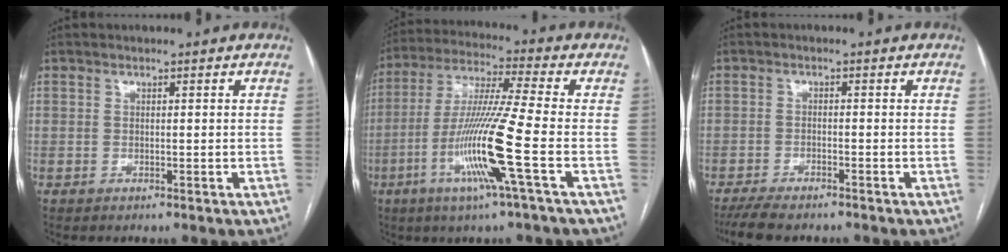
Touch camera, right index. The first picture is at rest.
{"total": 14.5, "force": [-4.7, -1.6, 13.6], "torque": [-0.273, -0.017, -0.094]}
{"total": 6.8, "force": [-5.8, 1.4, 3.3], "torque": [-0.051, -0.011, -0.092]}